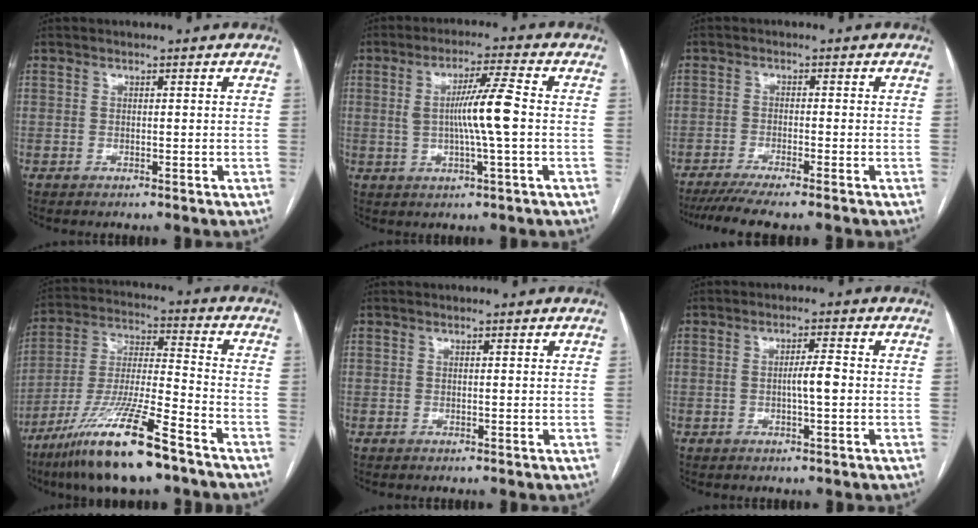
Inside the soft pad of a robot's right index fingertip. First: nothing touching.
{"total": 7.8, "force": [0.0, -0.5, 7.8], "torque": [-0.139, 0.002, 0.000]}
{"total": 8.4, "force": [-7.1, -0.2, 4.6], "torque": [-0.062, -0.018, -0.113]}
{"total": 17.4, "force": [-11.5, 1.6, 12.9], "torque": [-0.271, -0.036, -0.213]}
{"total": 0.0}
{"total": 3.1, "force": [-0.4, 0.2, 3.1], "torque": [-0.053, 0.001, -0.007]}